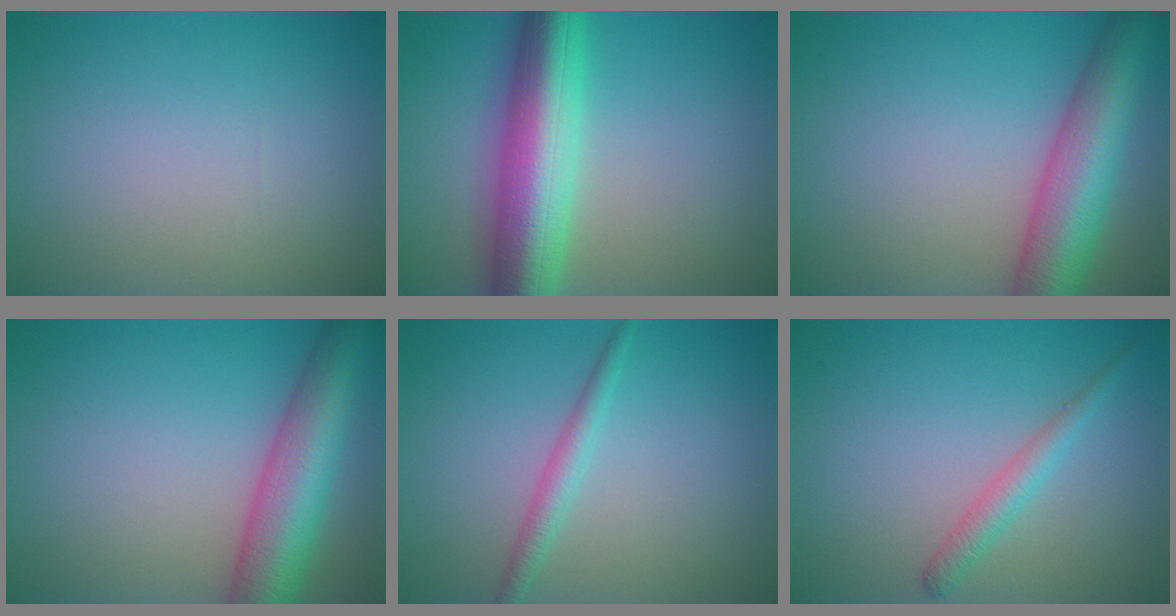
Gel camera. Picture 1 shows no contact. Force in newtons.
{"total": 9.9, "press": 9.9, "slide": 0.2}
{"total": 8.4, "press": 8.4, "slide": 0.3}
{"total": 8.4, "press": 8.4, "slide": 0.3}
{"total": 1.9, "press": 1.9, "slide": 0.1}
{"total": 2.0, "press": 2.0, "slide": 0.1}